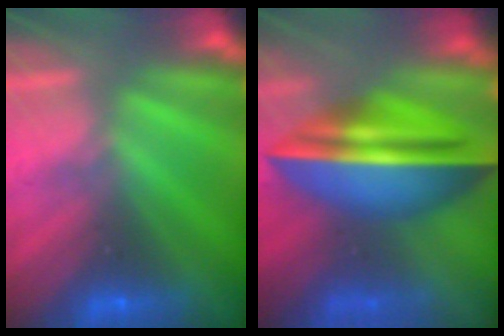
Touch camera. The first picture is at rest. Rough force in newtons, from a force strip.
{"total": 7.1}